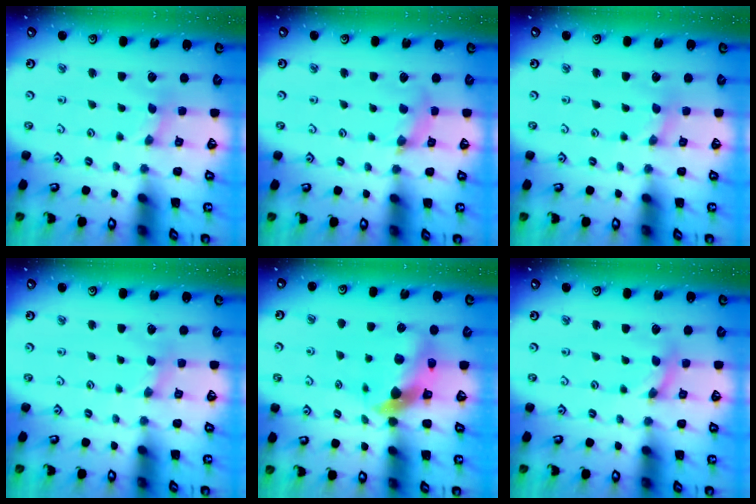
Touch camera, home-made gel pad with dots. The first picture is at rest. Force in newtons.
{"total": 2.4, "press": 2.3, "slide": 0.4}
{"total": 0.0}
{"total": 1.5, "press": 1.5, "slide": 0.3}
{"total": 9.0, "press": 8.9, "slide": 1.3}
{"total": 1.4, "press": 1.4, "slide": 0.2}